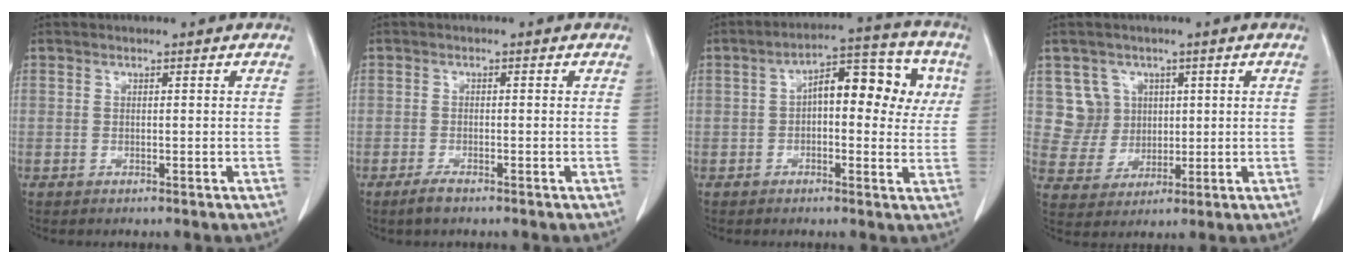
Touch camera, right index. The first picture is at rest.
{"total": 1.8, "force": [-1.3, 0.6, 1.1], "torque": [-0.023, 0.000, -0.022]}
{"total": 12.3, "force": [2.4, 5.6, 10.7], "torque": [-0.149, 0.048, 0.036]}
{"total": 6.2, "force": [2.2, 5.8, 0.2], "torque": [-0.001, 0.019, 0.052]}